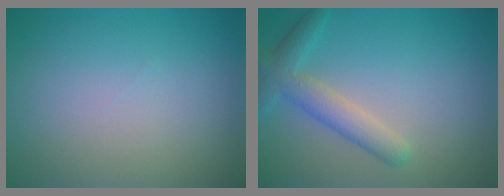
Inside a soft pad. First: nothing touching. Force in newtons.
{"total": 3.4, "press": 3.4, "slide": 0.1}